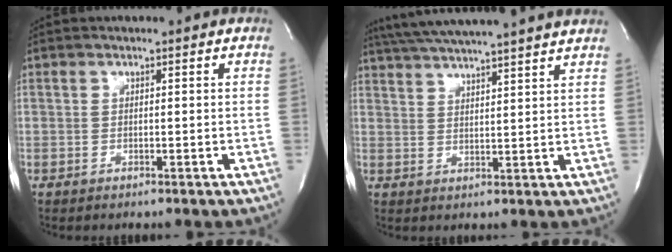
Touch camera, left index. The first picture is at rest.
{"total": 18.0, "force": [16.0, -0.4, 8.2], "torque": [-0.150, 0.017, 0.223]}